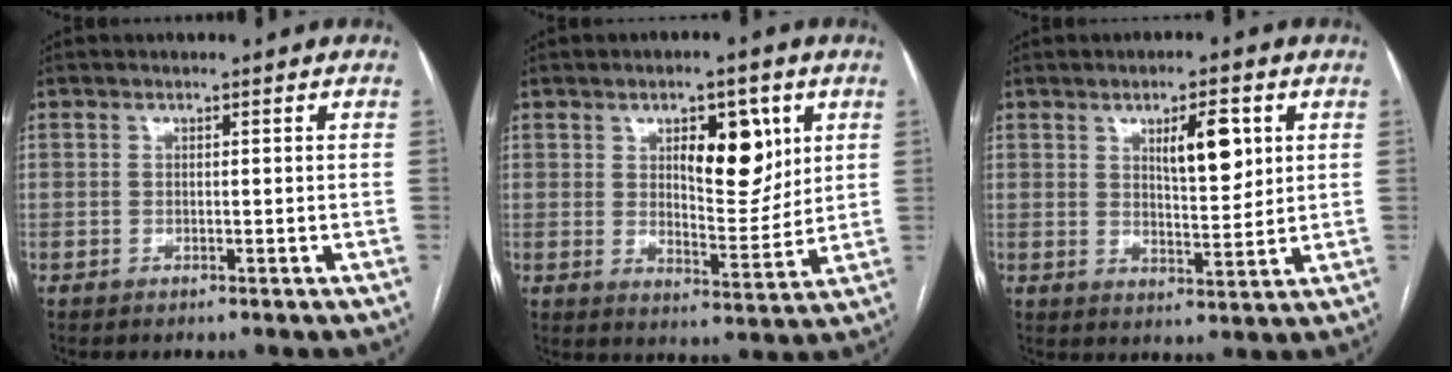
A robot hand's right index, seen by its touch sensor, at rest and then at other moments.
{"total": 9.4, "force": [3.8, 3.8, 7.8], "torque": [-0.111, 0.000, 0.064]}
{"total": 7.0, "force": [2.8, 2.1, 6.0], "torque": [-0.097, -0.001, 0.049]}